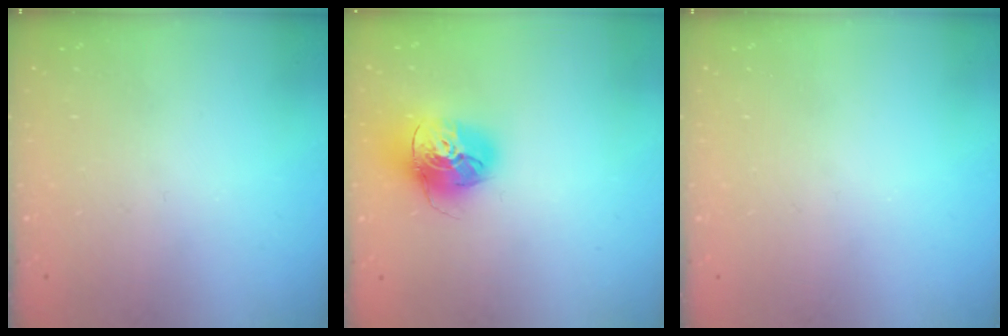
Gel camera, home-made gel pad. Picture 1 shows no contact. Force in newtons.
{"total": 16.6, "press": 16.6, "slide": 1.6}
{"total": 0.0}